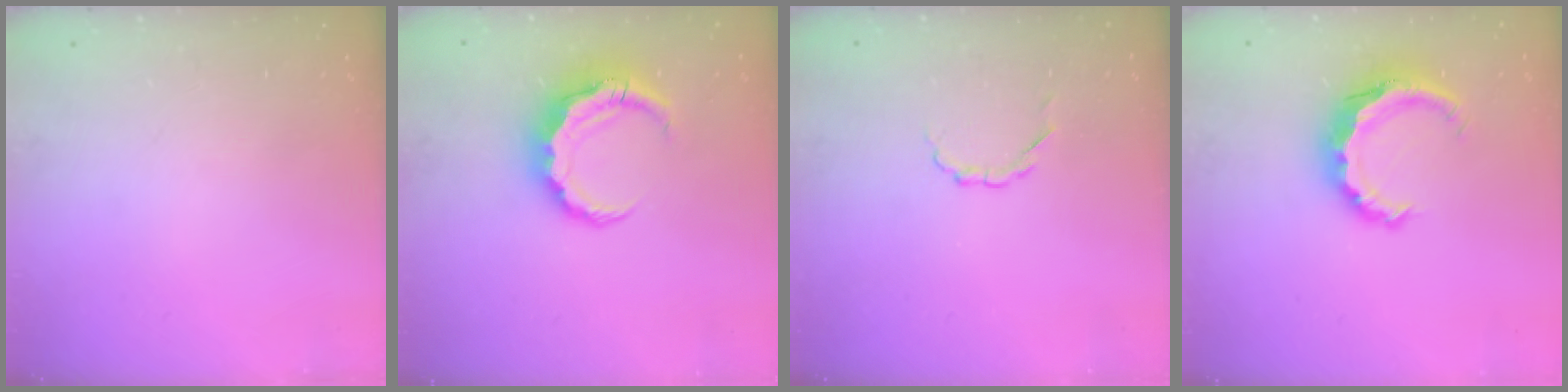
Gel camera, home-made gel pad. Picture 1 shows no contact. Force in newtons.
{"total": 8.2, "press": 8.1, "slide": 1.3}
{"total": 2.7, "press": 2.5, "slide": 1.0}
{"total": 8.5, "press": 8.4, "slide": 1.0}